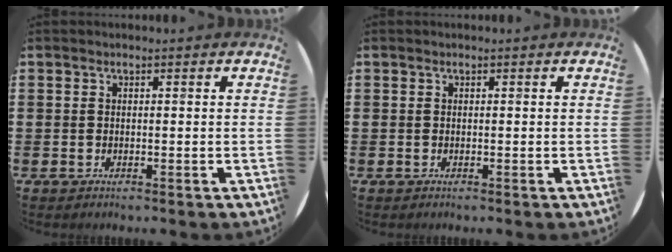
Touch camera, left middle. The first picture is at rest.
{"total": 0.0}